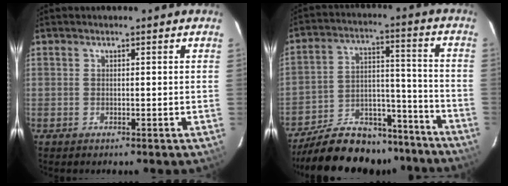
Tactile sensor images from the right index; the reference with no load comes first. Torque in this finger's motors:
{"motor_torque": [1.24, -0.90, 0.84, 0.13]}